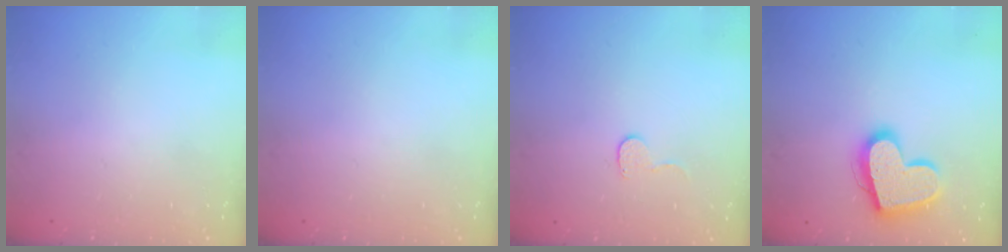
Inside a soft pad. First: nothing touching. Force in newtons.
{"total": 0.0}
{"total": 4.6, "press": 4.6, "slide": 0.4}
{"total": 17.7, "press": 17.6, "slide": 1.5}